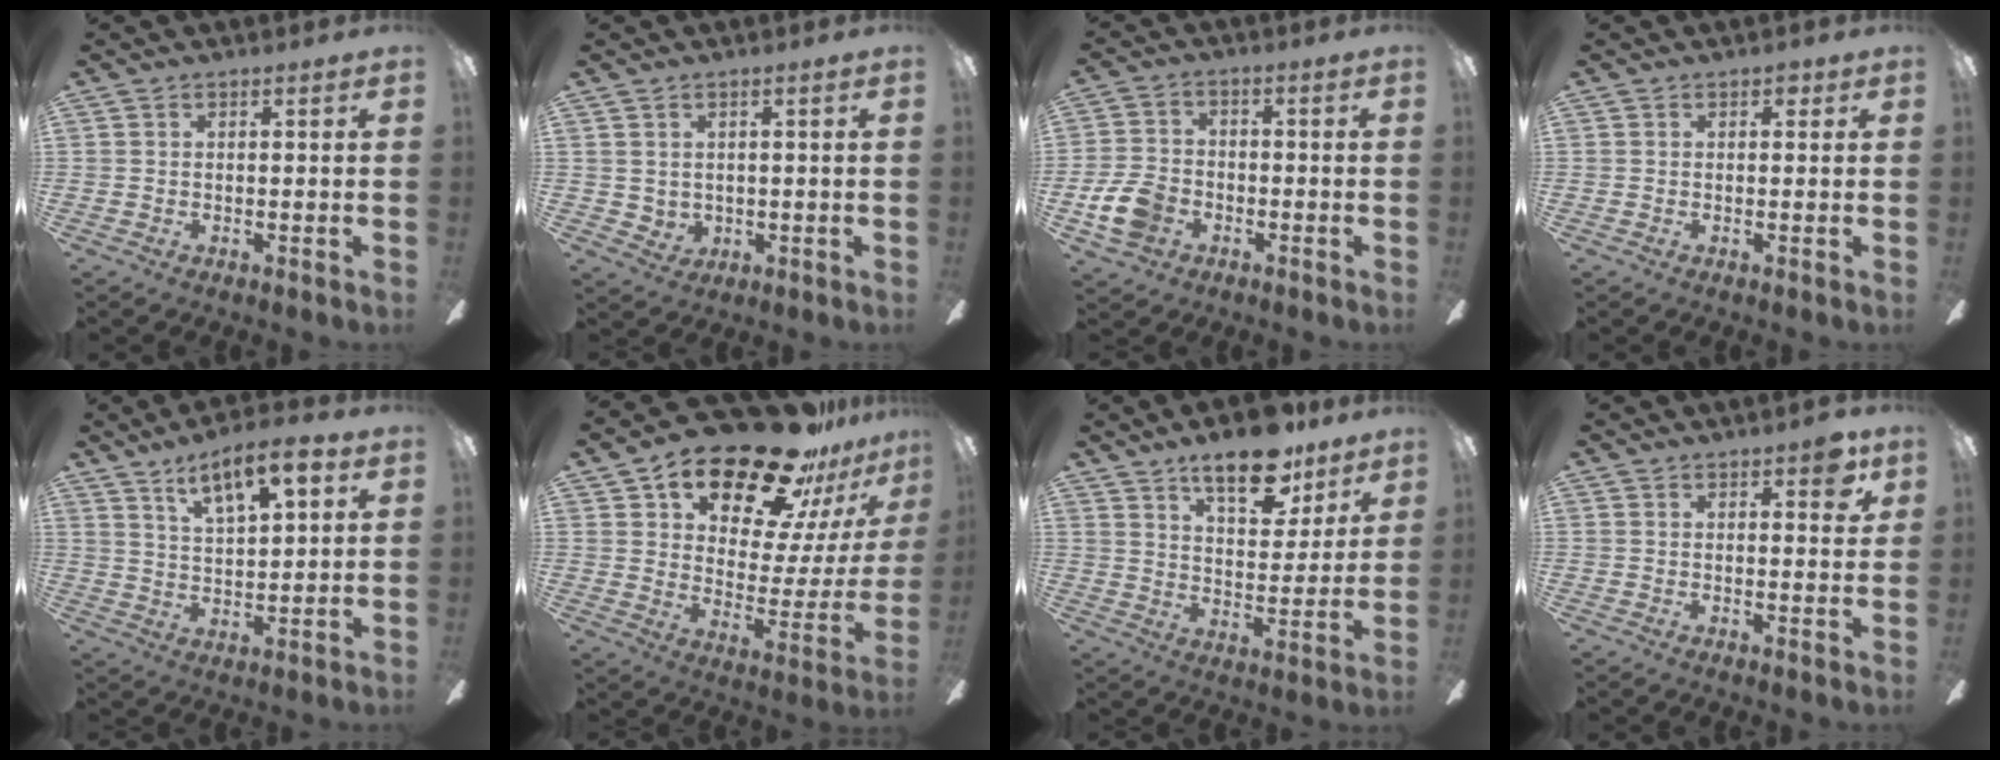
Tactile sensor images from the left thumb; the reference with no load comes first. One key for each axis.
{"total": 2.7, "fx": 1.5, "fy": 2.2, "fz": 0.5, "tx": -0.009, "ty": -0.007, "tz": 0.027}
{"total": 9.6, "fx": -3.4, "fy": 7.1, "fz": 5.4, "tx": -0.124, "ty": 0.014, "tz": -0.064}
{"total": 1.4, "fx": 0.6, "fy": 1.1, "fz": 0.7, "tx": -0.006, "ty": 0.002, "tz": 0.007}
{"total": 10.6, "fx": 7.1, "fy": 3.7, "fz": 7.0, "tx": -0.107, "ty": -0.029, "tz": 0.121}
{"total": 24.0, "fx": 18.4, "fy": 9.4, "fz": 12.2, "tx": -0.188, "ty": -0.121, "tz": 0.309}
{"total": 14.7, "fx": 10.9, "fy": 6.1, "fz": 7.9, "tx": -0.110, "ty": -0.057, "tz": 0.187}
{"total": 4.9, "fx": 3.1, "fy": 2.0, "fz": 3.1, "tx": -0.027, "ty": -0.010, "tz": 0.048}